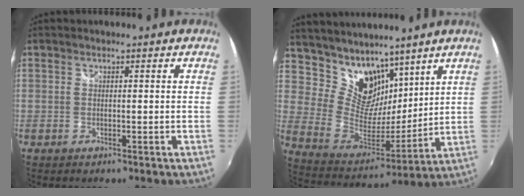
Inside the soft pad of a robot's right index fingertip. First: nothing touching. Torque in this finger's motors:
{"motor_torque": [-0.11, 0.37, 0.00, 0.00]}